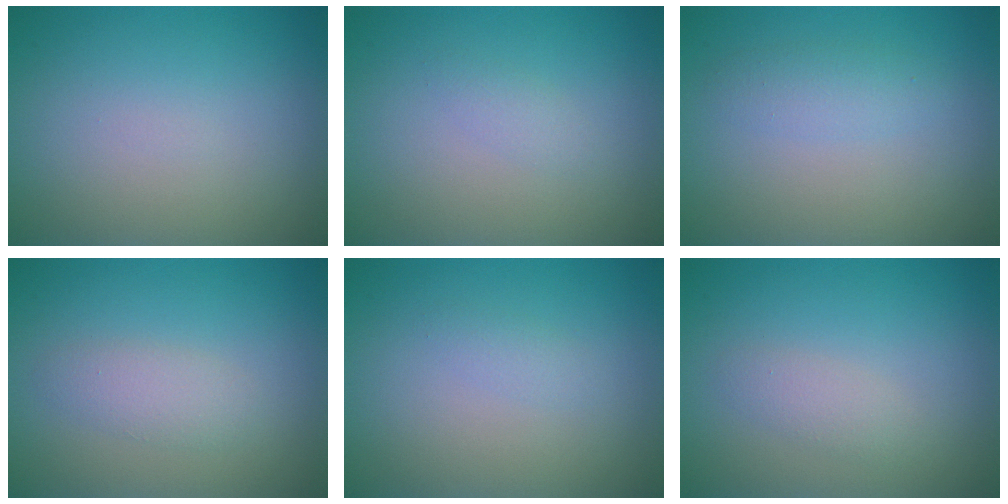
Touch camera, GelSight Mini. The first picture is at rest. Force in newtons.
{"total": 0.9, "press": 0.9, "slide": 0.0}
{"total": 1.6, "press": 1.6, "slide": 0.0}
{"total": 1.9, "press": 1.9, "slide": 0.0}
{"total": 0.9, "press": 0.9, "slide": 0.0}
{"total": 1.4, "press": 1.4, "slide": 0.1}